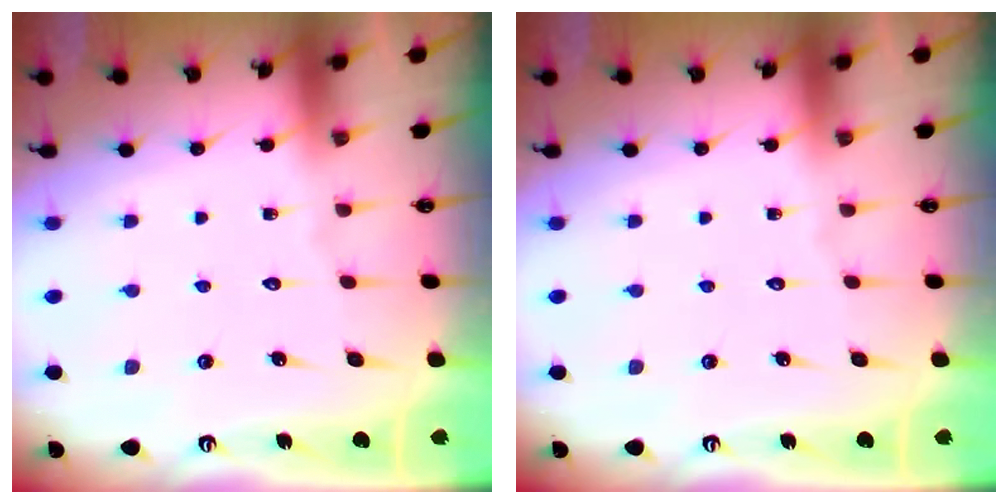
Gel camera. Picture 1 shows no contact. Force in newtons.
{"total": 0.0}